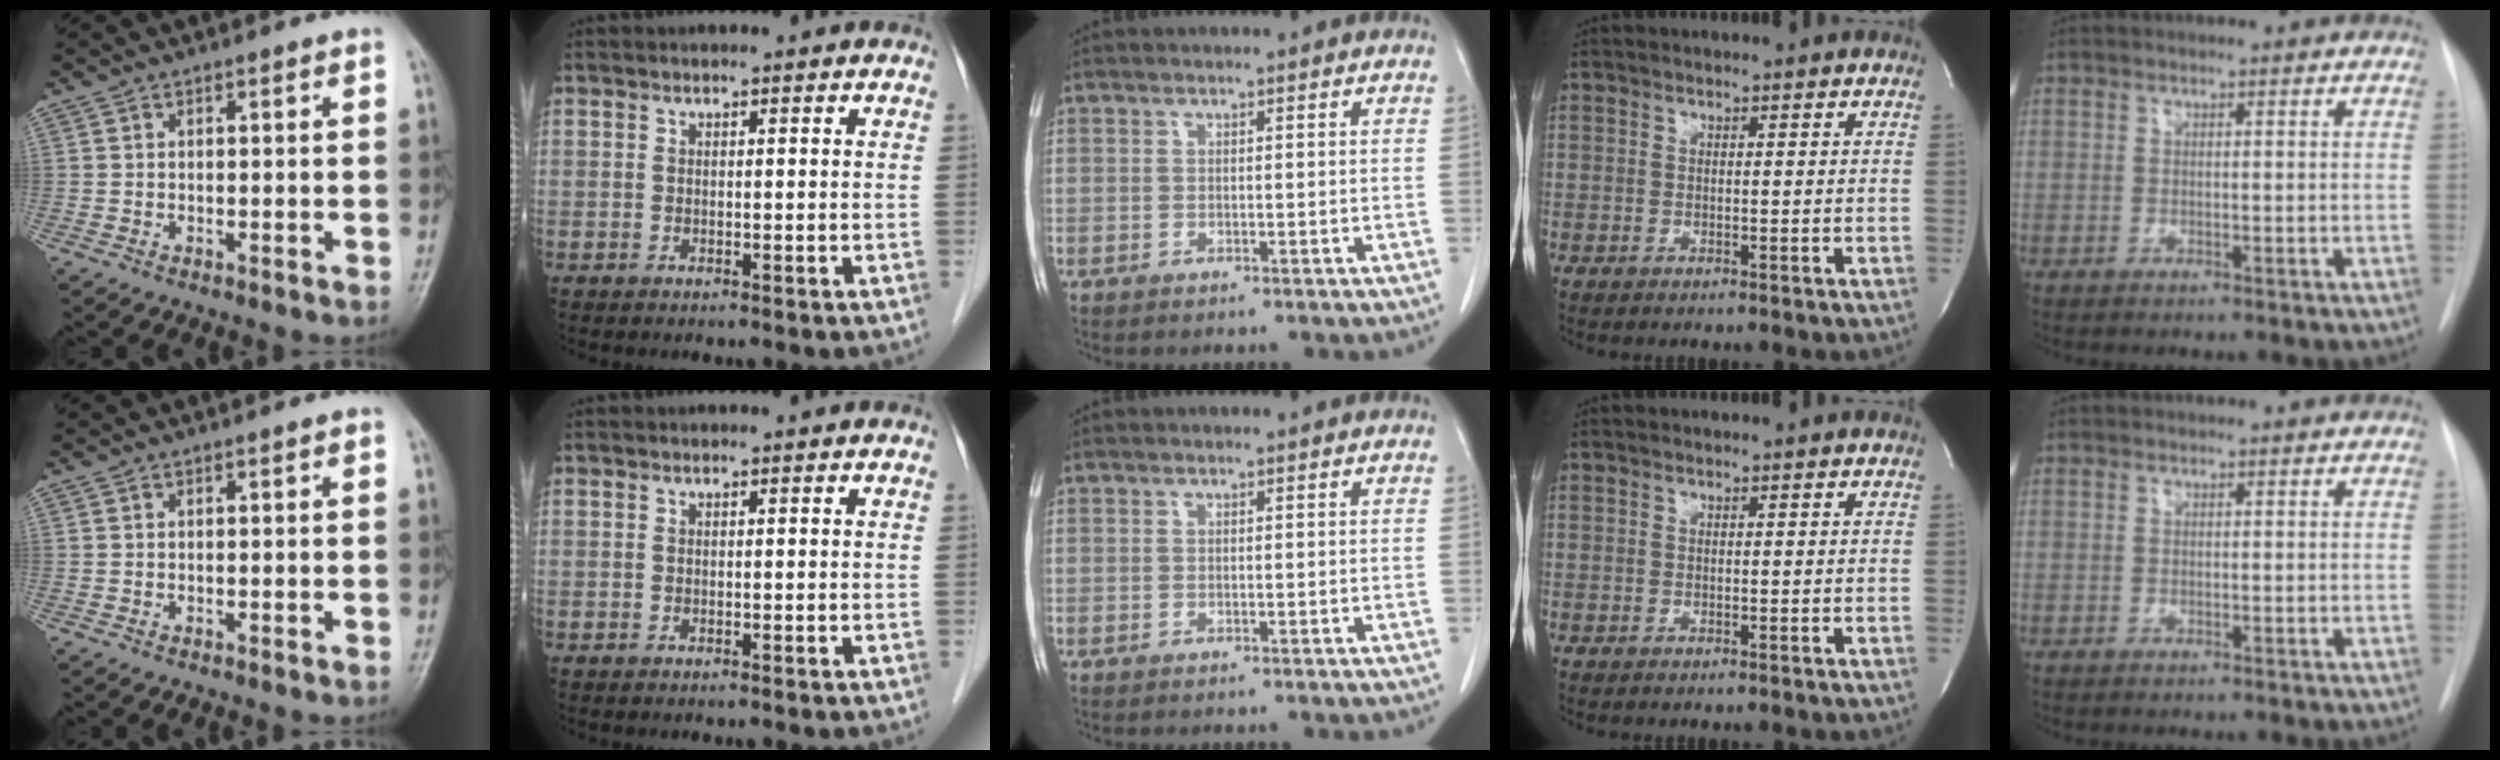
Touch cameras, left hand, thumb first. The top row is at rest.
{}